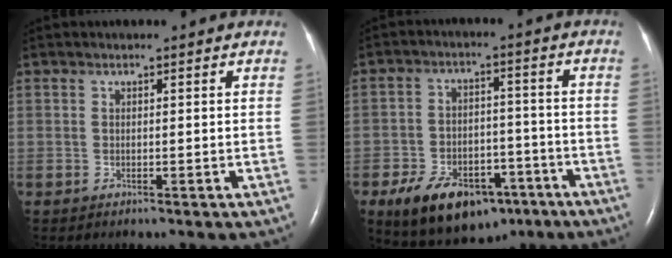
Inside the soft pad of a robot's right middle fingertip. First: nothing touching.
{"total": 14.0, "force": [-8.4, 7.7, 8.1], "torque": [-0.130, 0.005, -0.125]}